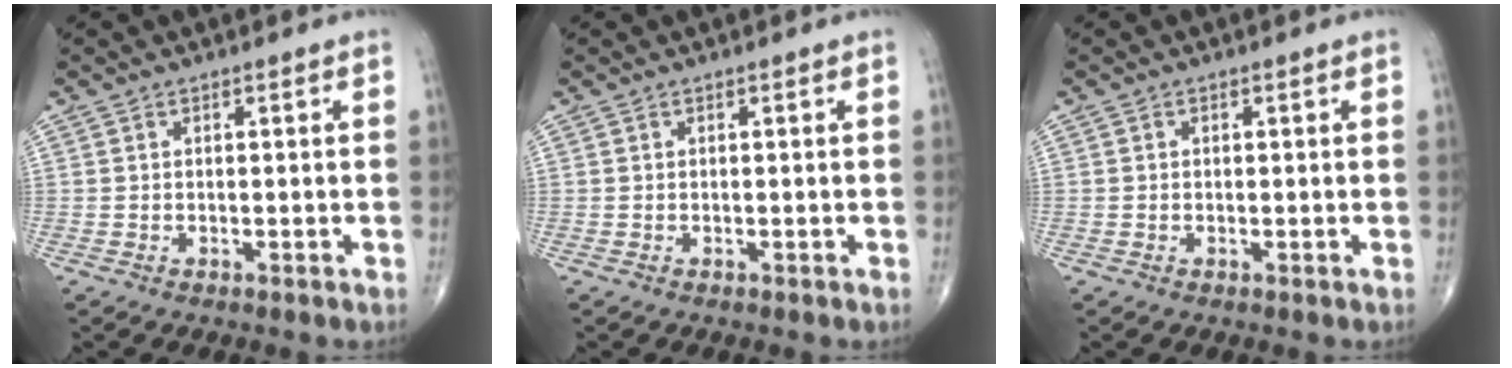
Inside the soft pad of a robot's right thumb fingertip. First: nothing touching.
{"total": 0.0}
{"total": 0.0}